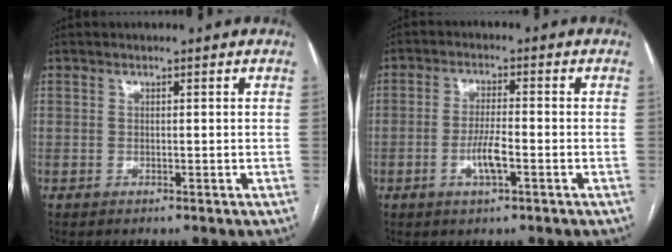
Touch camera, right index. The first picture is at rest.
{"total": 4.7, "force": [-1.7, 0.9, 4.3], "torque": [-0.087, -0.001, -0.029]}